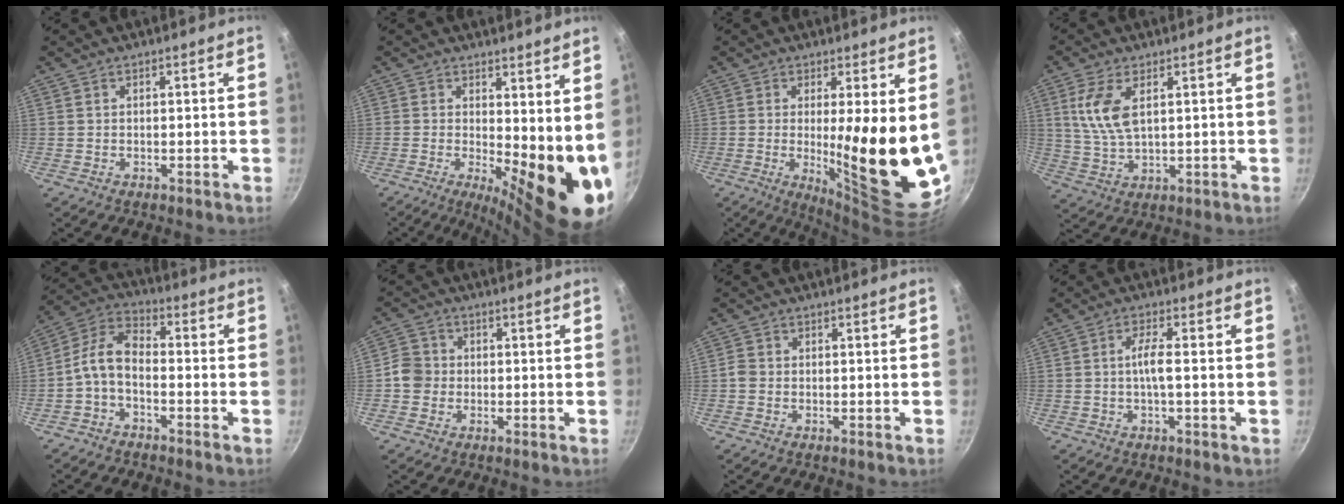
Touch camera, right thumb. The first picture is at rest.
{"total": 13.6, "force": [1.0, 5.1, 12.6], "torque": [-0.140, -0.027, 0.023]}
{"total": 16.7, "force": [0.8, 3.3, 16.4], "torque": [-0.215, -0.050, 0.020]}
{"total": 8.4, "force": [2.6, 4.1, 6.9], "torque": [-0.137, -0.011, 0.056]}
{"total": 8.0, "force": [-2.7, 4.4, 6.2], "torque": [-0.127, 0.046, -0.067]}
{"total": 4.8, "force": [-0.7, 4.4, 1.6], "torque": [-0.008, 0.014, -0.025]}
{"total": 1.7, "force": [-0.6, 1.4, 0.7], "torque": [-0.013, 0.006, -0.015]}
{"total": 3.7, "force": [-0.4, 0.4, 3.7], "torque": [-0.081, 0.009, -0.012]}